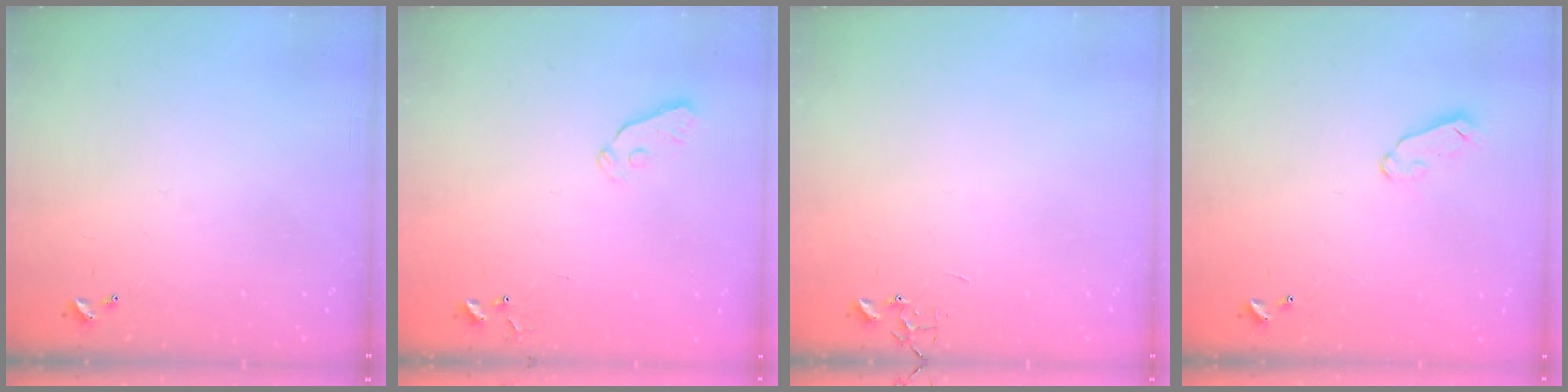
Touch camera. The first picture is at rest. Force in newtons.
{"total": 3.2, "press": 3.1, "slide": 0.6}
{"total": 0.0}
{"total": 5.9, "press": 5.9, "slide": 0.6}